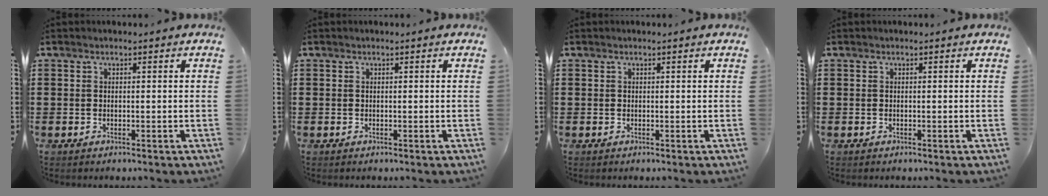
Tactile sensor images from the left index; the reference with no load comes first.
{"total": 0.0}
{"total": 0.0}
{"total": 0.0}